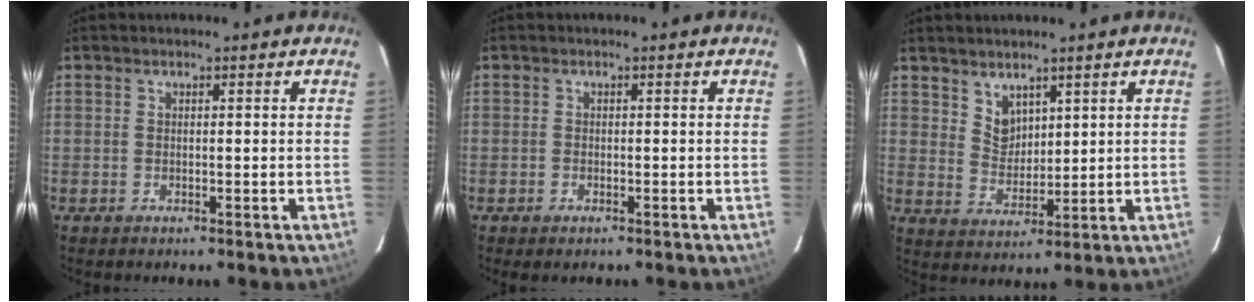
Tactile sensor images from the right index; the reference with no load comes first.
{"total": 1.0, "force": [-0.7, 0.6, 0.3], "torque": [-0.006, -0.003, -0.014]}
{"total": 5.2, "force": [3.4, 3.6, 1.6], "torque": [-0.017, 0.005, 0.072]}